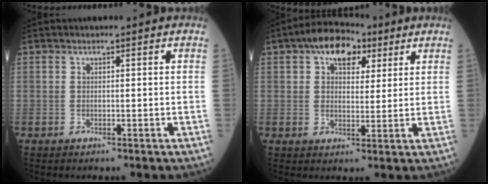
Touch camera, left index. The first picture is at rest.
{"total": 8.0, "force": [4.2, 4.4, 5.2], "torque": [-0.084, 0.032, 0.065]}